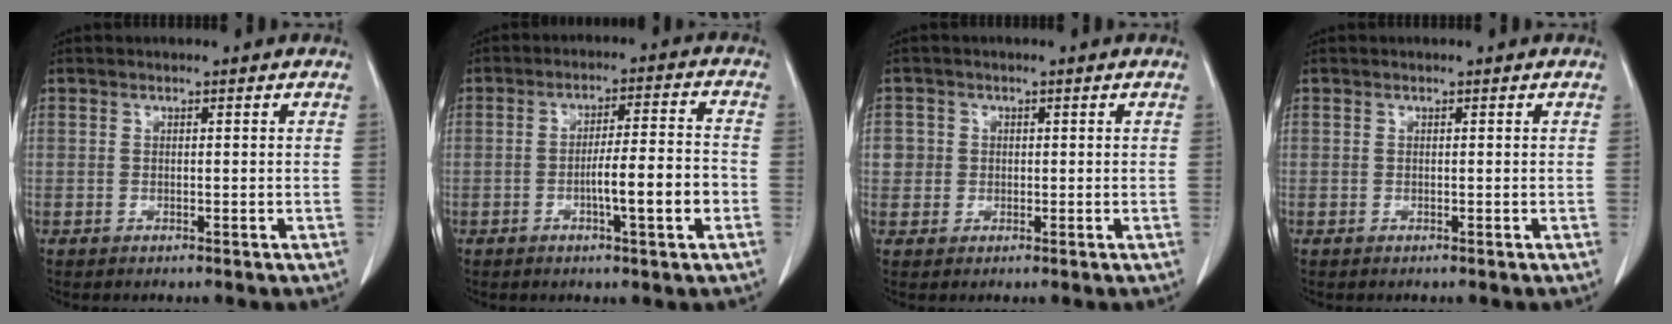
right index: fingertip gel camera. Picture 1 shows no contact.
{"total": 8.2, "force": [-2.6, 0.3, 7.8], "torque": [-0.123, 0.010, -0.041]}
{"total": 2.7, "force": [0.2, 2.7, 0.3], "torque": [0.010, 0.010, 0.005]}
{"total": 0.0}